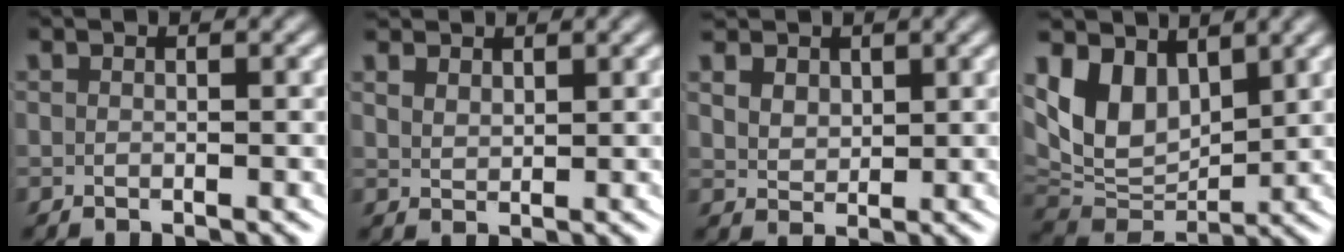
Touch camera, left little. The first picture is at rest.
{"total": 2.0, "force": [1.7, 0.7, 0.7], "torque": [-0.015, -0.008, 0.039]}
{"total": 2.4, "force": [1.6, 1.5, 1.1], "torque": [-0.028, -0.013, 0.040]}
{"total": 9.8, "force": [0.8, 8.0, 5.6], "torque": [-0.134, -0.032, 0.030]}